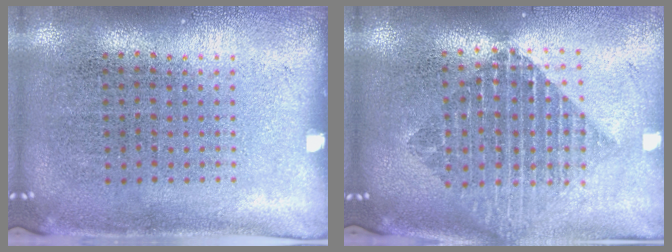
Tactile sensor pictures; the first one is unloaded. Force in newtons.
{"total": 2.0, "press": 1.6, "slide": 1.3}